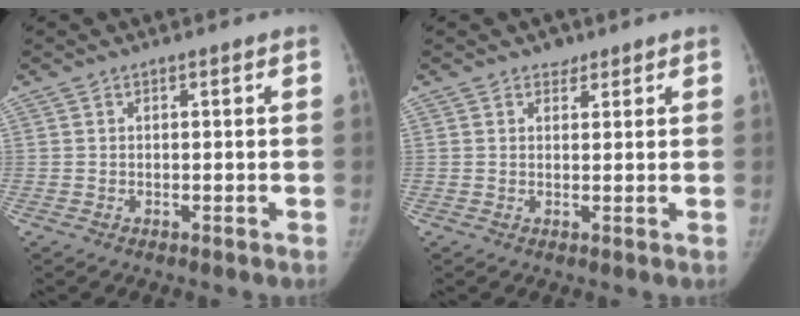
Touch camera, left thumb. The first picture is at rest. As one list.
[{"total": 2.0, "force": [1.4, 1.3, 0.4], "torque": [0.008, -0.007, 0.017]}]